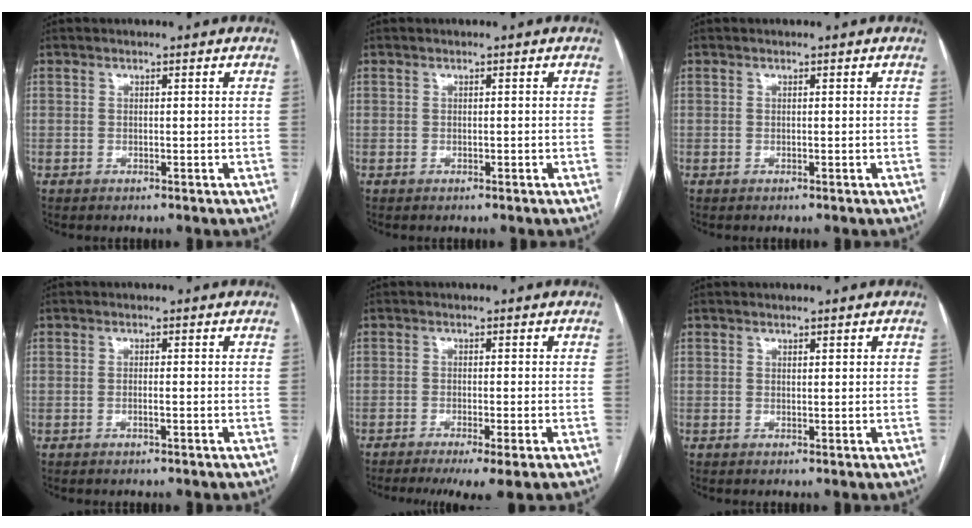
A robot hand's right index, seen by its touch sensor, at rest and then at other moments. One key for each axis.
{"total": 0.0}
{"total": 0.0}
{"total": 0.8, "fx": -0.3, "fy": 0.0, "fz": 0.7, "tx": -0.014, "ty": 0.000, "tz": -0.005}
{"total": 6.6, "fx": -4.6, "fy": 0.2, "fz": 4.8, "tx": -0.068, "ty": -0.016, "tz": -0.071}
{"total": 0.6, "fx": 0.4, "fy": 0.2, "fz": 0.4, "tx": -0.007, "ty": 0.000, "tz": 0.006}